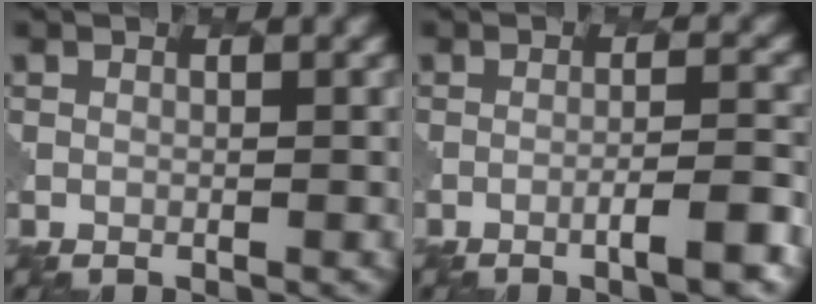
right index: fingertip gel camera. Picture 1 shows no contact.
{"total": 3.8, "force": [-1.8, 0.5, 3.2], "torque": [-0.041, 0.007, -0.034]}